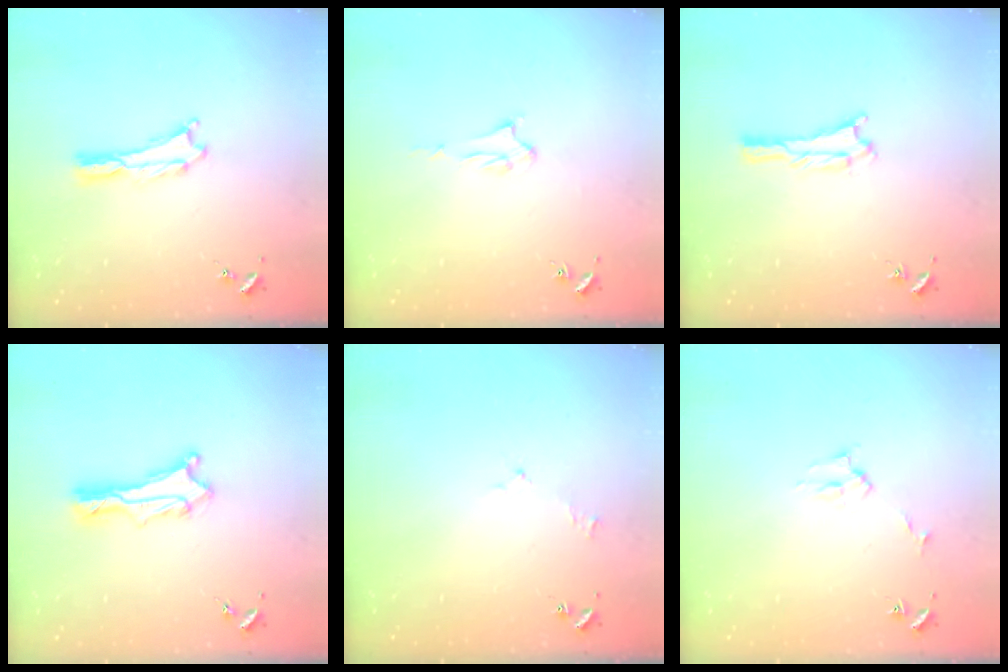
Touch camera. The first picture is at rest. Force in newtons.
{"total": 1.9, "press": 1.9, "slide": 0.1}
{"total": 0.6, "press": 0.6, "slide": 0.1}
{"total": 2.4, "press": 2.4, "slide": 0.3}
{"total": 1.6, "press": 1.5, "slide": 0.3}
{"total": 2.7, "press": 2.7, "slide": 0.3}